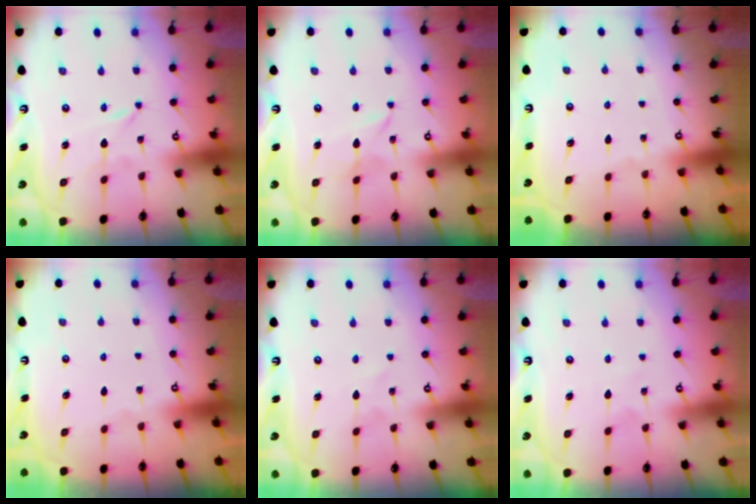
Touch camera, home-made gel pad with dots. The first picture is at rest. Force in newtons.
{"total": 2.6, "press": 2.6, "slide": 0.3}
{"total": 0.0}
{"total": 0.0}
{"total": 0.6, "press": 0.6, "slide": 0.1}
{"total": 2.2, "press": 2.2, "slide": 0.3}